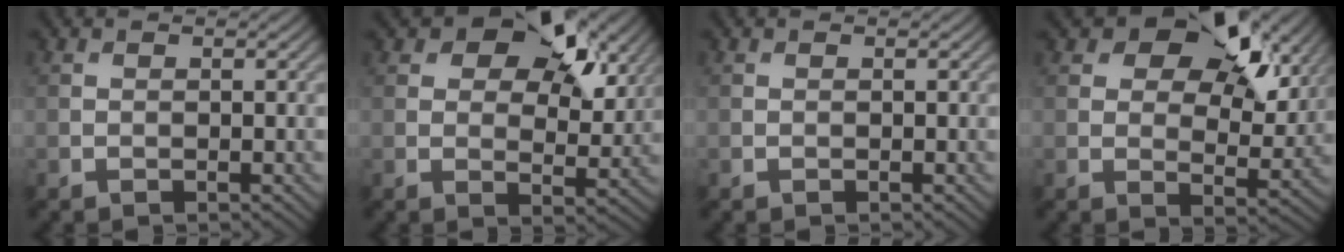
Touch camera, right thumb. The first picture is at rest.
{"total": 12.8, "force": [7.0, 7.0, 8.1], "torque": [-0.124, 0.006, 0.101]}
{"total": 0.0}
{"total": 14.4, "force": [7.8, 7.9, 9.2], "torque": [-0.137, 0.004, 0.114]}